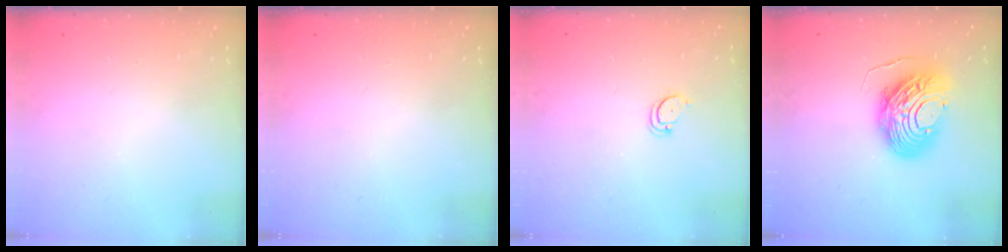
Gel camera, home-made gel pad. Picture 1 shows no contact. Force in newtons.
{"total": 0.0}
{"total": 3.2, "press": 3.2, "slide": 0.3}
{"total": 13.7, "press": 13.6, "slide": 1.4}